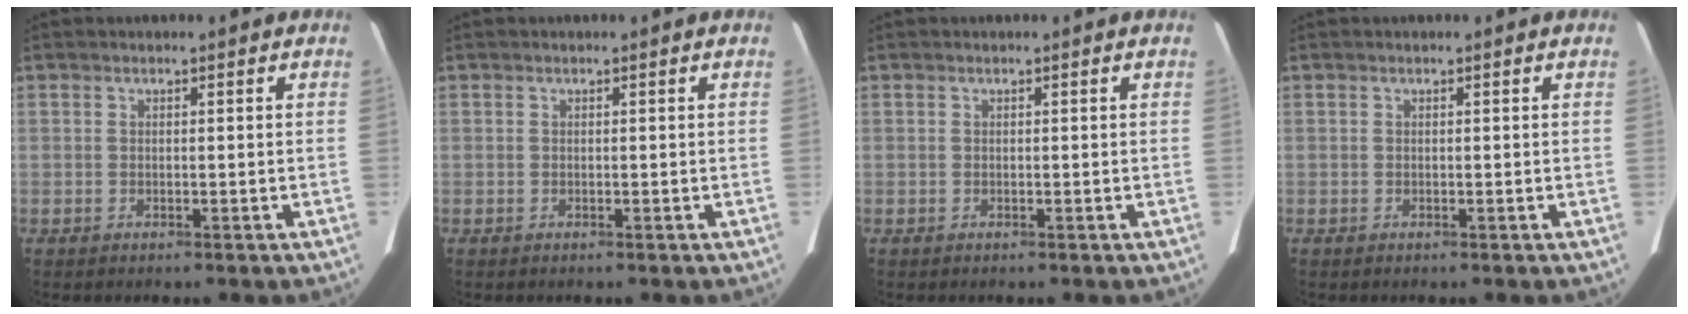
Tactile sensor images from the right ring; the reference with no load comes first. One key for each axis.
{"total": 0.0}
{"total": 0.0}
{"total": 0.0}